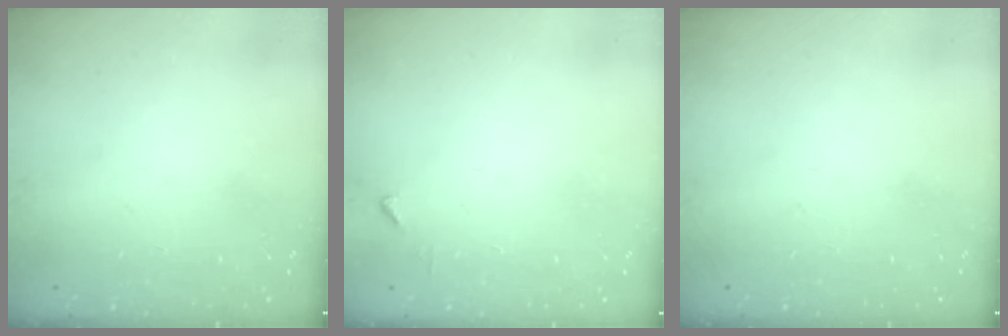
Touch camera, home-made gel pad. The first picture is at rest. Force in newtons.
{"total": 3.2, "press": 3.2, "slide": 0.3}
{"total": 0.0}